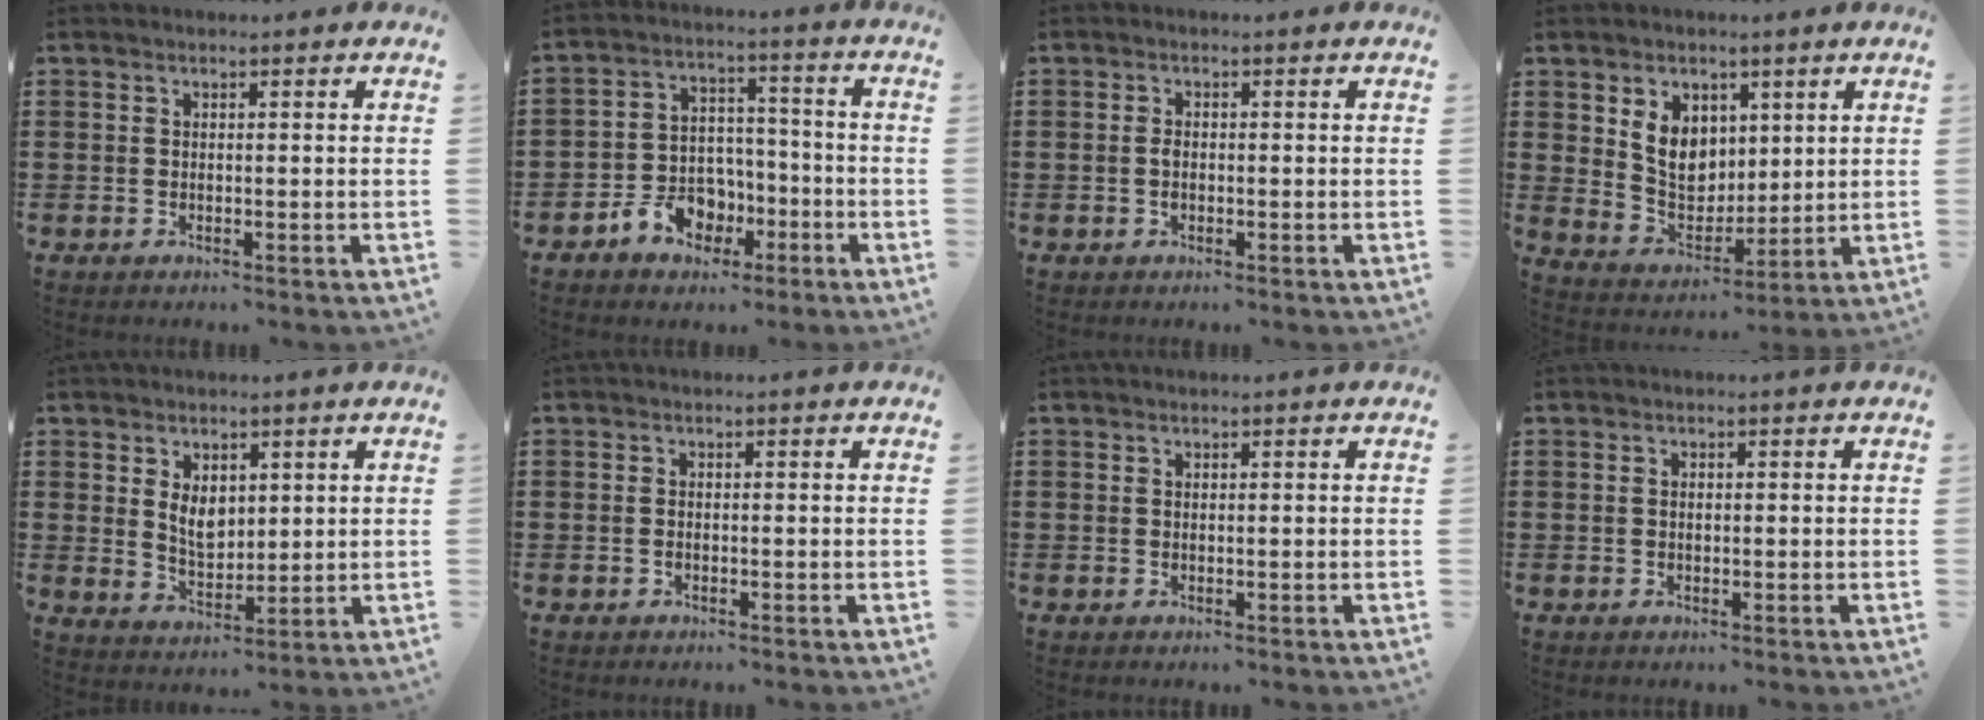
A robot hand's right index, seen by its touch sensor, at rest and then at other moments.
{"total": 7.4, "force": [-3.8, 5.7, 2.8], "torque": [-0.064, 0.030, -0.067]}
{"total": 1.3, "force": [-0.2, 0.7, 1.1], "torque": [-0.022, 0.001, -0.005]}
{"total": 7.0, "force": [2.4, 5.5, 3.5], "torque": [-0.073, 0.008, 0.044]}
{"total": 4.8, "force": [1.6, 3.2, 3.2], "torque": [-0.055, 0.002, 0.026]}
{"total": 0.6, "force": [-0.2, 0.3, 0.5], "torque": [-0.011, -0.001, -0.003]}
{"total": 0.0}
{"total": 0.7, "force": [0.0, 0.3, 0.6], "torque": [-0.012, 0.000, 0.000]}